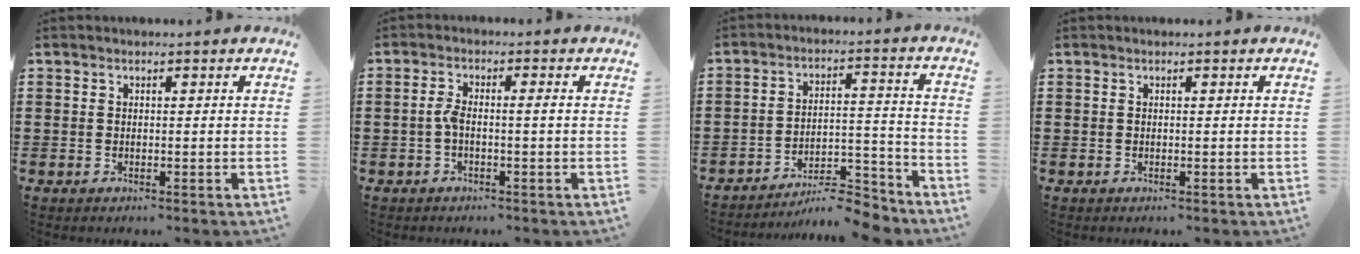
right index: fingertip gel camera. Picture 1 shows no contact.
{"total": 2.6, "force": [-0.5, 0.4, 2.5], "torque": [-0.055, 0.000, -0.014]}
{"total": 8.5, "force": [-7.9, 1.5, 2.9], "torque": [-0.032, 0.030, -0.148]}
{"total": 0.0}